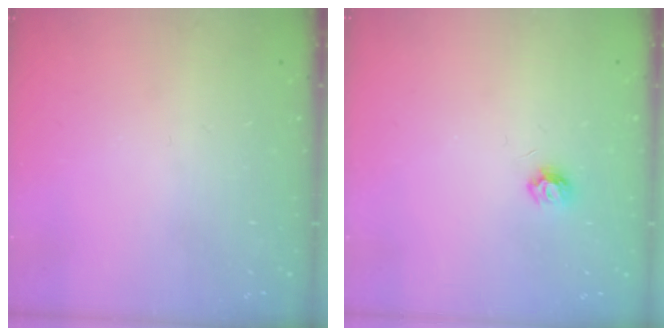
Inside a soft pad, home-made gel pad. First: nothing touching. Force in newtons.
{"total": 4.7, "press": 4.7, "slide": 0.5}